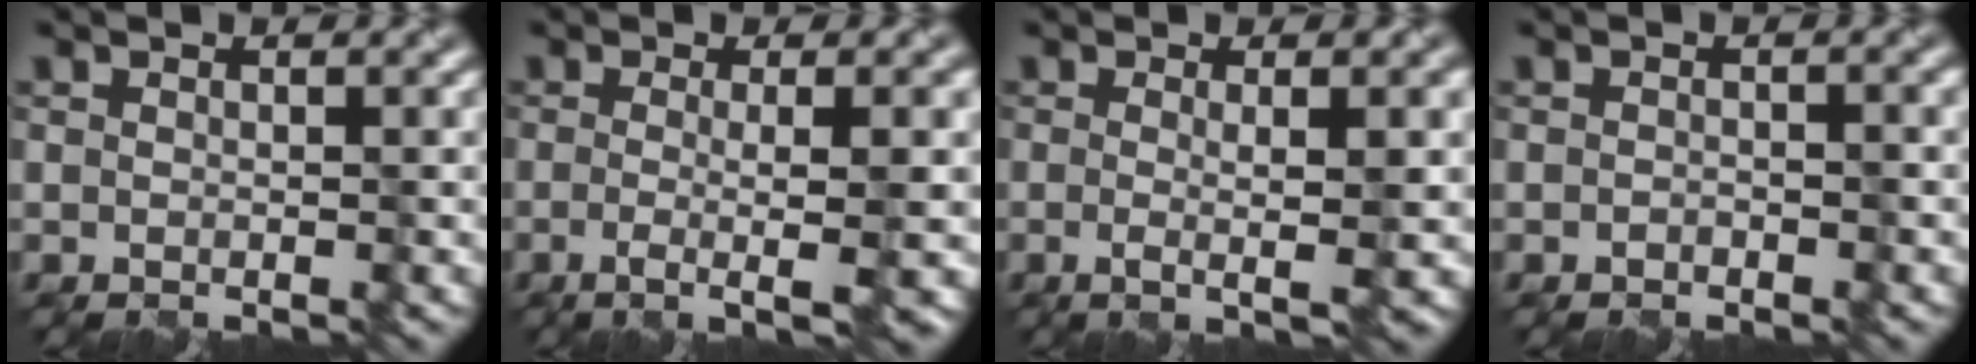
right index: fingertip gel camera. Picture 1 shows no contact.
{"total": 5.8, "force": [-0.7, 1.5, 5.5], "torque": [-0.077, -0.003, -0.013]}
{"total": 4.2, "force": [0.0, 1.0, 4.1], "torque": [-0.059, 0.001, -0.002]}
{"total": 1.3, "force": [-0.8, 0.5, 1.0], "torque": [-0.005, 0.006, -0.009]}